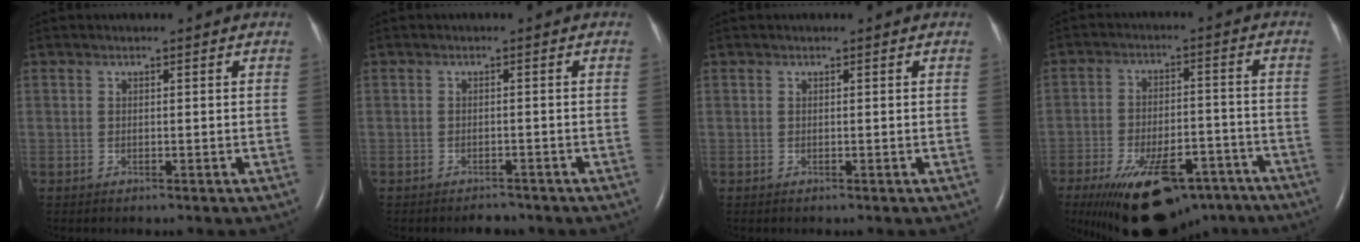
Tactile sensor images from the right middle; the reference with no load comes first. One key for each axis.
{"total": 2.0, "fx": -1.7, "fy": 0.8, "fz": 0.5, "tx": -0.014, "ty": -0.002, "tz": -0.022}
{"total": 0.0}
{"total": 18.2, "fx": -12.2, "fy": 7.6, "fz": 11.2, "tx": -0.180, "ty": 0.001, "tz": -0.184}